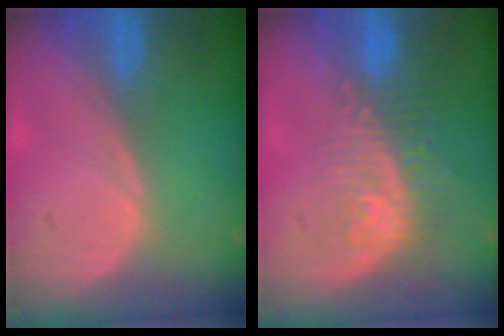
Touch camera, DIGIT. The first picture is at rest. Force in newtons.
{"total": 9.7, "press": 8.1, "slide": 5.3}